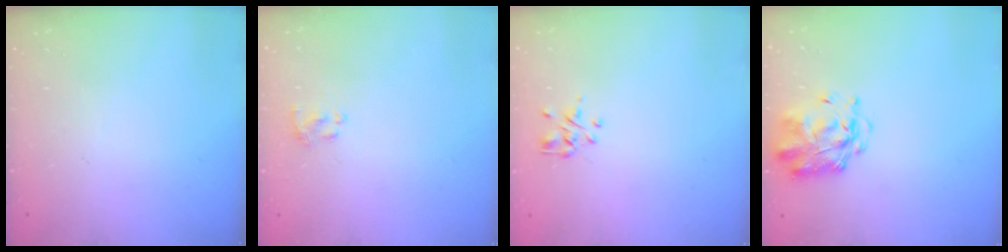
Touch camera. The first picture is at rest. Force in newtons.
{"total": 1.1, "press": 1.0, "slide": 0.5}
{"total": 1.3, "press": 1.2, "slide": 0.5}
{"total": 2.9, "press": 2.8, "slide": 0.8}